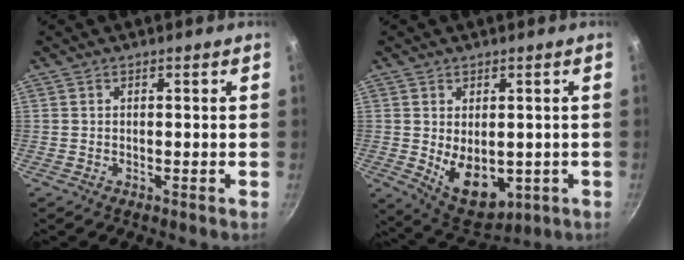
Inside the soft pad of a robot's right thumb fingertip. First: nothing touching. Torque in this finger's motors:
{"motor_torque": [-0.07, 0.92, 0.02, -0.05, 0.29]}